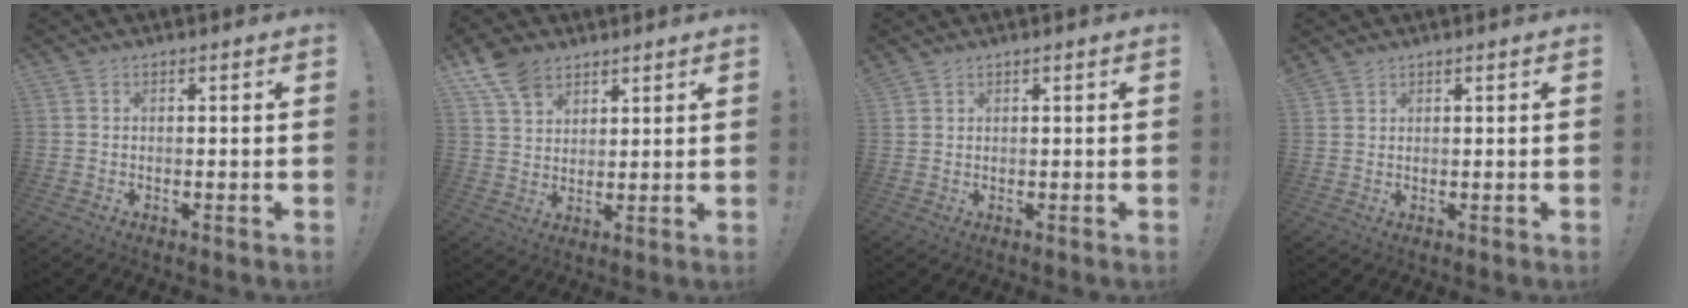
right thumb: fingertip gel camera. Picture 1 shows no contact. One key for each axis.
{"total": 9.2, "fx": 6.4, "fy": 5.5, "fz": 3.5, "tx": -0.061, "ty": -0.033, "tz": 0.126}
{"total": 1.3, "fx": 1.0, "fy": 0.6, "fz": 0.3, "tx": -0.002, "ty": -0.004, "tz": 0.020}
{"total": 1.8, "fx": 1.5, "fy": 1.0, "fz": 0.2, "tx": -0.002, "ty": -0.008, "tz": 0.028}